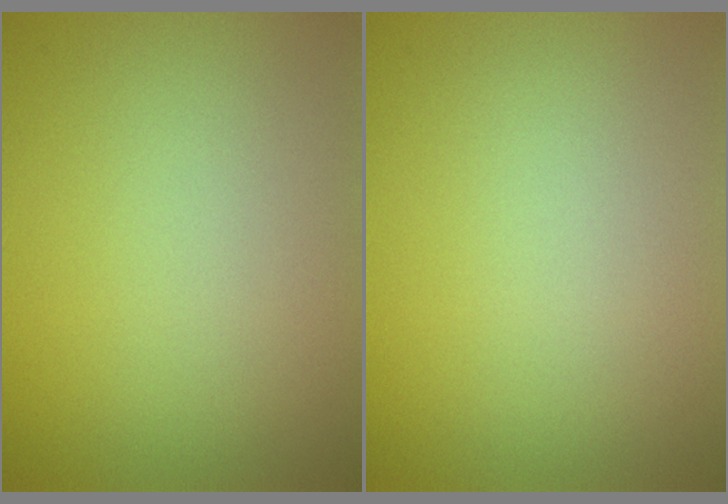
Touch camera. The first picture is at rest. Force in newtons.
{"total": 0.0}